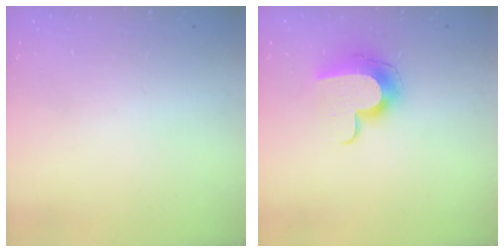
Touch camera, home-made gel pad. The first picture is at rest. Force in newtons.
{"total": 10.5, "press": 10.5, "slide": 0.3}